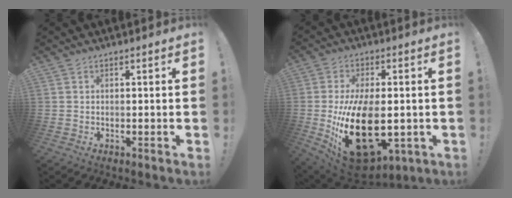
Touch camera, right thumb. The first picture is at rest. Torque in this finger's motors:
{"motor_torque": [1.19, 1.34, 2.66, -0.12, 0.90]}